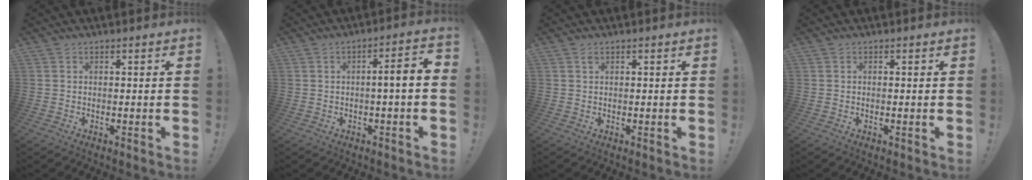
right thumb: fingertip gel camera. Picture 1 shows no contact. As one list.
[{"total": 5.0, "force": [-0.3, 0.3, 5.0], "torque": [-0.075, 0.000, -0.012]}, {"total": 0.8, "force": [0.5, 0.4, 0.5], "torque": [-0.009, 0.000, 0.009]}, {"total": 0.0}]